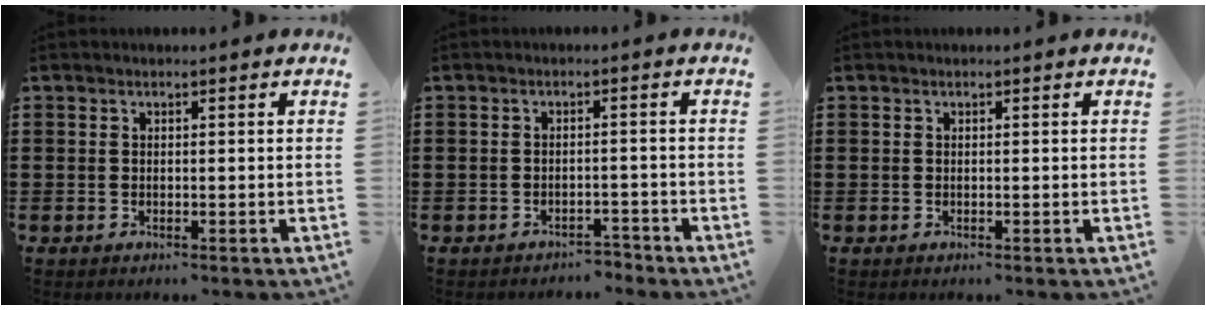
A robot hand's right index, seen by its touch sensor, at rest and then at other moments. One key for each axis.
{"total": 2.0, "fx": -2.0, "fy": 0.2, "fz": 0.2, "tx": -0.010, "ty": 0.000, "tz": -0.042}
{"total": 0.0}